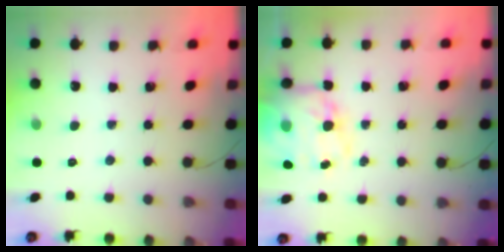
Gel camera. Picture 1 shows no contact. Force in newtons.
{"total": 16.6, "press": 16.1, "slide": 4.1}